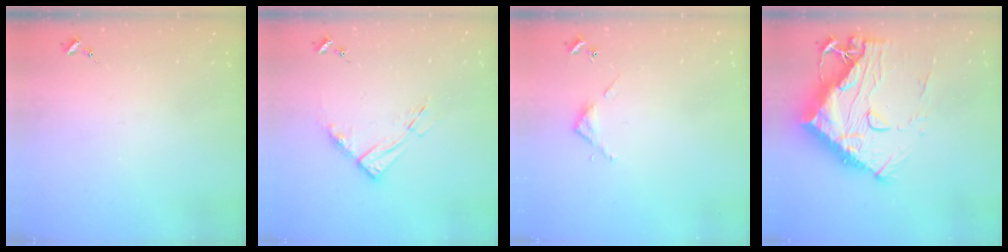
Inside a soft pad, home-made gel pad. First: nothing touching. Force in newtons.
{"total": 9.6, "press": 9.5, "slide": 1.1}
{"total": 3.2, "press": 3.2, "slide": 0.2}
{"total": 23.2, "press": 23.1, "slide": 2.2}